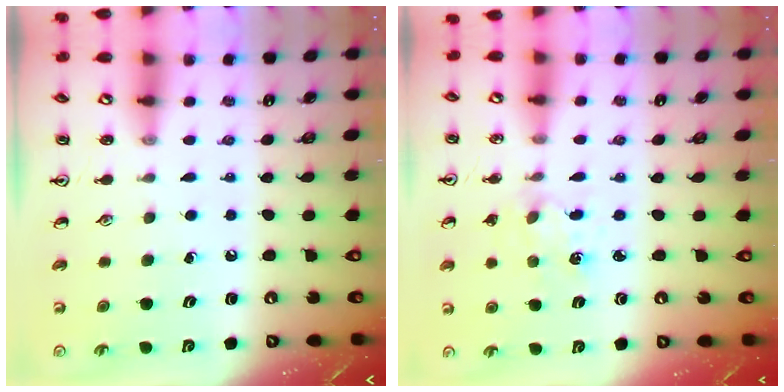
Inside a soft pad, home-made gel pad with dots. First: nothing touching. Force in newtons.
{"total": 3.1, "press": 3.1, "slide": 0.4}